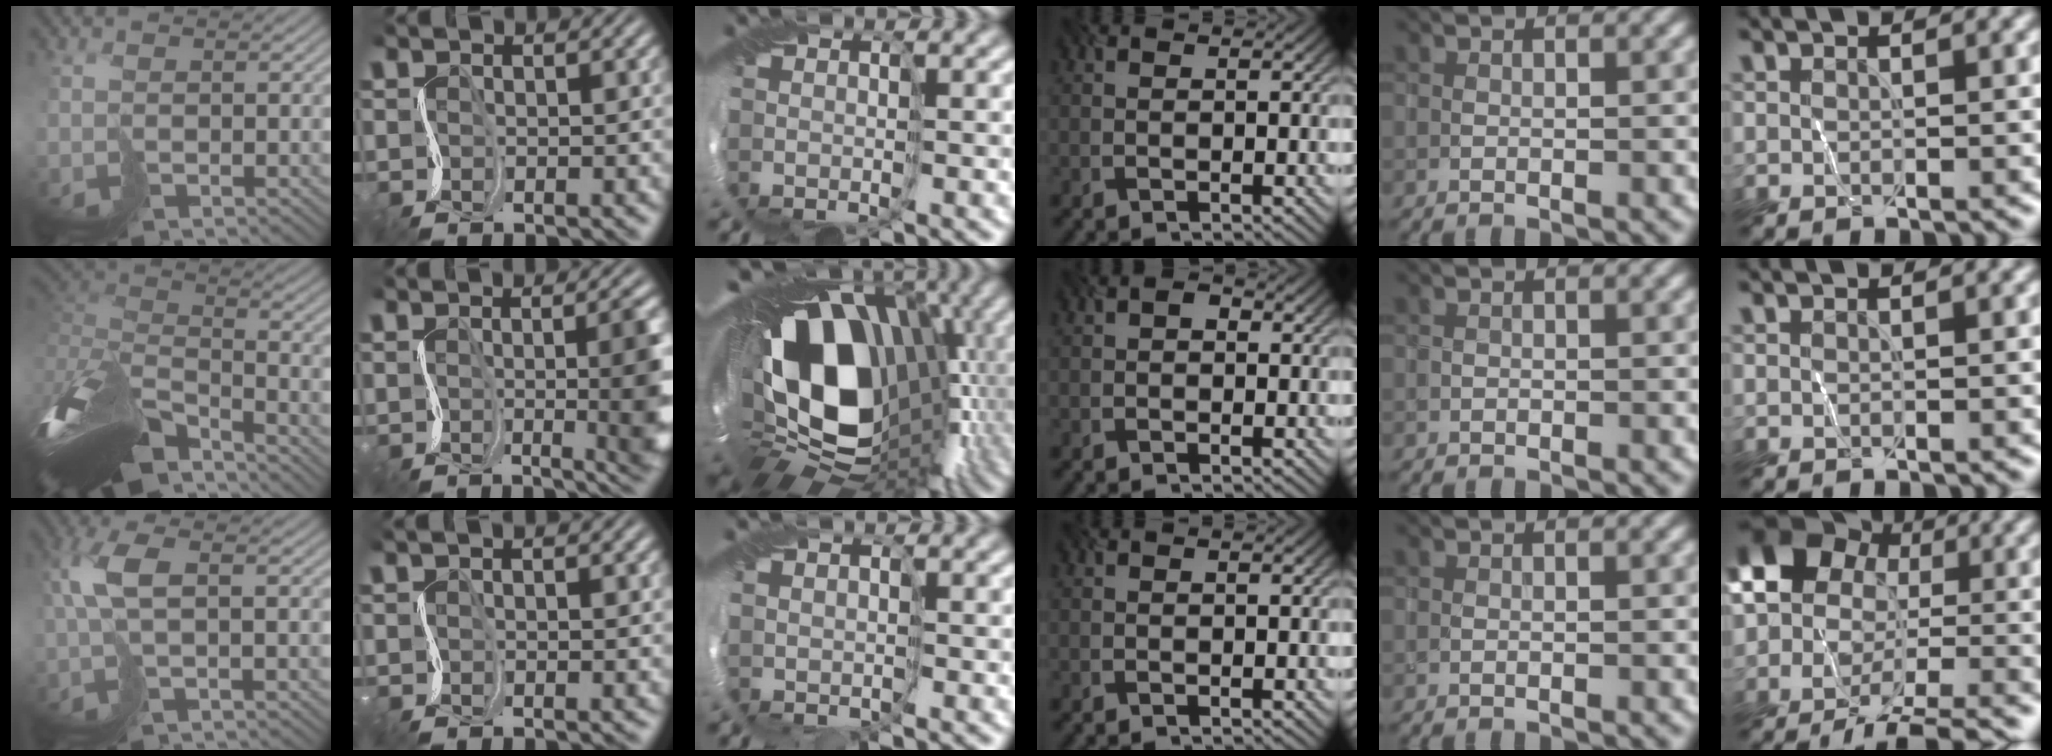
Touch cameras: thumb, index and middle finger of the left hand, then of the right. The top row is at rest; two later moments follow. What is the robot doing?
{"motion": "cut", "object": "receipt paper"}